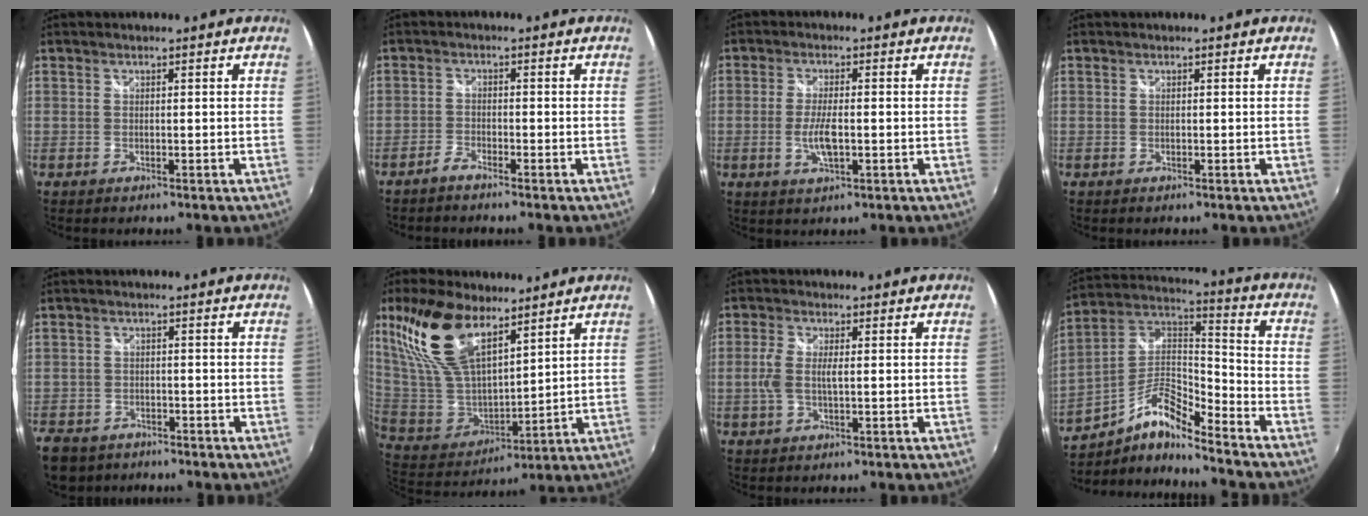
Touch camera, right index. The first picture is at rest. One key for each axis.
{"total": 2.0, "fx": -1.9, "fy": 0.4, "fz": 0.6, "tx": -0.023, "ty": 0.000, "tz": -0.042}
{"total": 5.3, "fx": -1.1, "fy": 1.6, "fz": 4.9, "tx": -0.099, "ty": -0.007, "tz": -0.021}
{"total": 0.0}
{"total": 7.4, "fx": -5.4, "fy": 4.7, "fz": 2.0, "tx": -0.066, "ty": 0.002, "tz": -0.096}
{"total": 18.8, "fx": 11.1, "fy": 8.9, "fz": 12.3, "tx": -0.261, "ty": 0.029, "tz": 0.237}
{"total": 4.6, "fx": -0.2, "fy": 1.7, "fz": 4.3, "tx": -0.089, "ty": 0.000, "tz": -0.004}
{"total": 12.8, "fx": -8.5, "fy": 3.4, "fz": 8.9, "tx": -0.182, "ty": 0.008, "tz": -0.168}